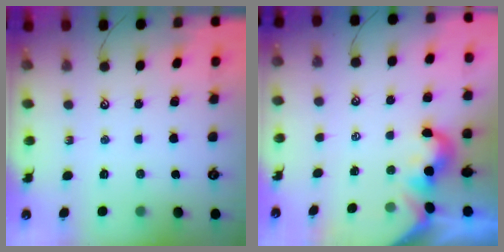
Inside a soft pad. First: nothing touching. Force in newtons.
{"total": 0.0}